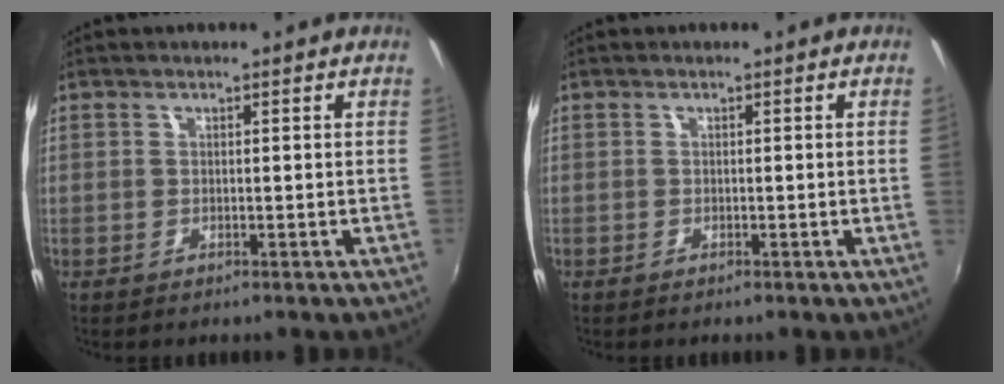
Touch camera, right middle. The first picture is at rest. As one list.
[{"total": 0.9, "force": [0.0, -0.5, 0.7], "torque": [-0.004, -0.008, 0.001]}]